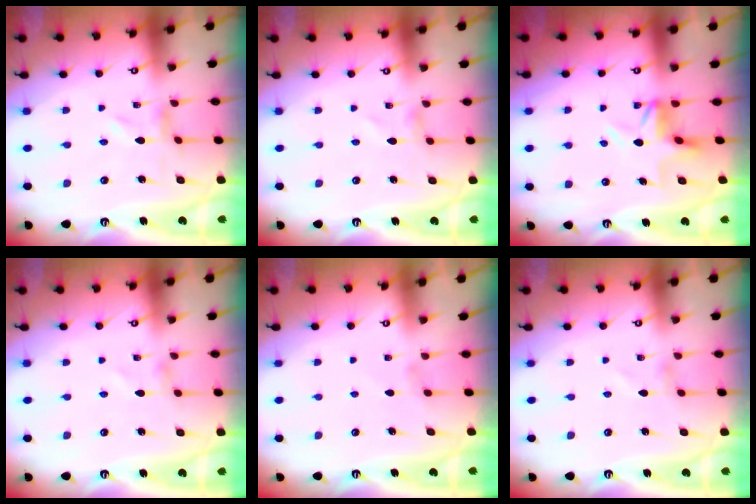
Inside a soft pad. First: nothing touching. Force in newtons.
{"total": 0.7, "press": 0.6, "slide": 0.1}
{"total": 4.4, "press": 3.8, "slide": 2.2}
{"total": 1.1, "press": 1.1, "slide": 0.0}
{"total": 0.9, "press": 0.8, "slide": 0.4}
{"total": 0.8, "press": 0.8, "slide": 0.1}